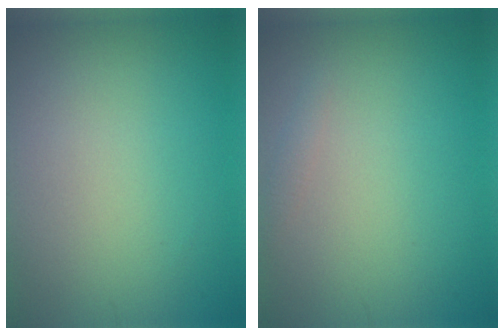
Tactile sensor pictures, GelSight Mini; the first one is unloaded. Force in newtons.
{"total": 0.6, "press": 0.6, "slide": 0.0}